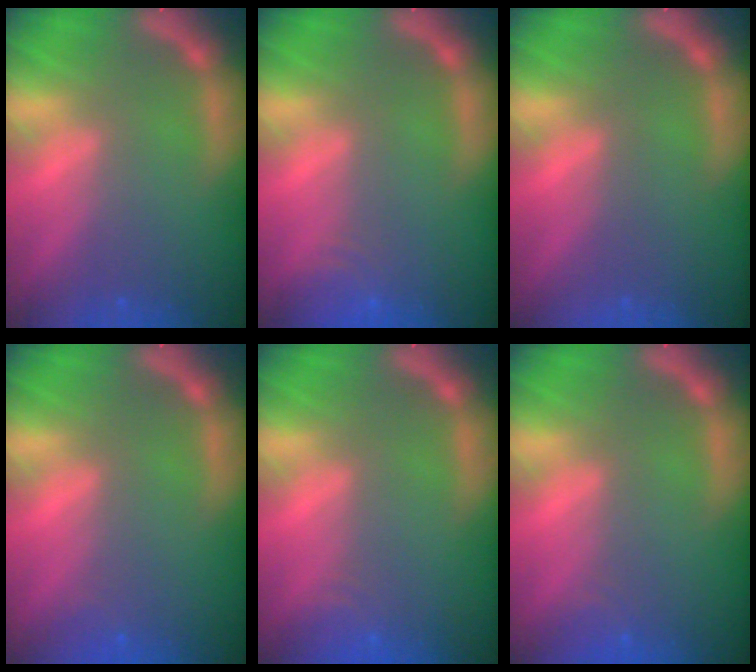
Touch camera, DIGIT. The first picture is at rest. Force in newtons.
{"total": 3.0}
{"total": 0.0}
{"total": 0.9}
{"total": 2.4}
{"total": 1.4}